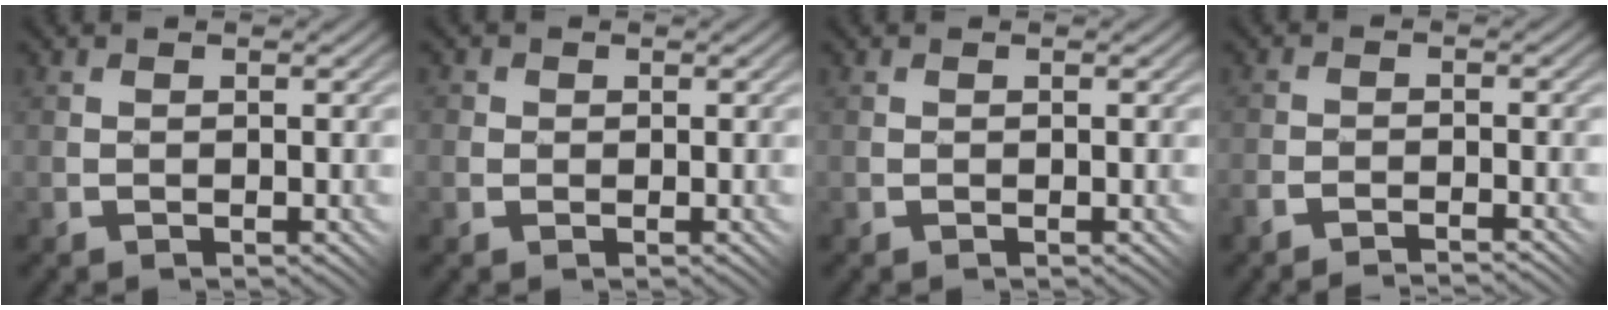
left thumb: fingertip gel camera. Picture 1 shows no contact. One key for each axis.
{"total": 2.7, "fx": 0.8, "fy": 2.6, "fz": 0.1, "tx": 0.002, "ty": 0.009, "tz": -0.003}
{"total": 0.0}
{"total": 2.3, "fx": -2.2, "fy": -0.4, "fz": 0.0, "tx": -0.001, "ty": 0.008, "tz": -0.054}